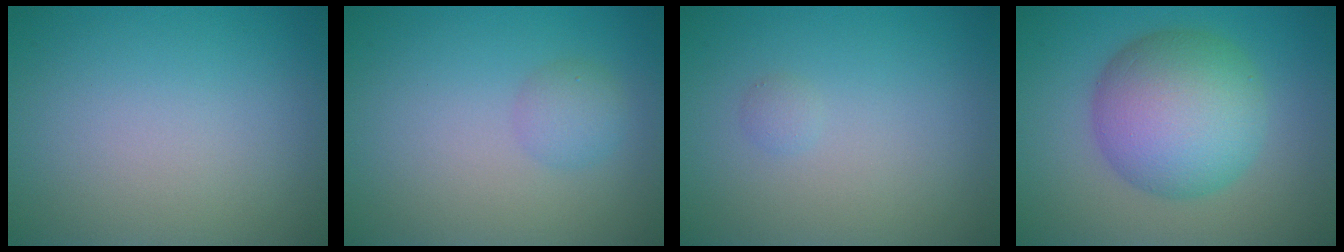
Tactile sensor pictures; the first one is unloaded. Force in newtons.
{"total": 1.7, "press": 1.7, "slide": 0.0}
{"total": 0.6, "press": 0.6, "slide": 0.1}
{"total": 9.0, "press": 9.0, "slide": 0.0}